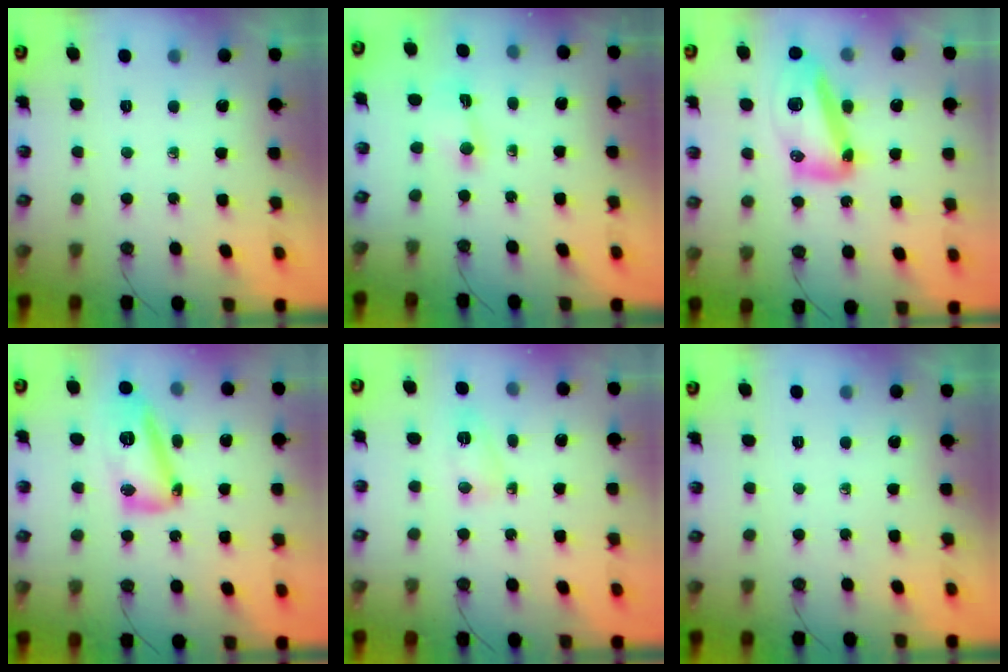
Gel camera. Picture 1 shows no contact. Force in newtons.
{"total": 1.5, "press": 1.5, "slide": 0.2}
{"total": 15.7, "press": 15.7, "slide": 1.4}
{"total": 13.0, "press": 12.9, "slide": 1.2}
{"total": 3.8, "press": 3.6, "slide": 1.0}
{"total": 0.0}